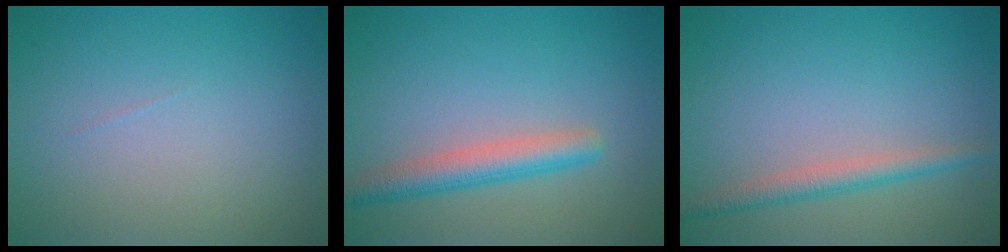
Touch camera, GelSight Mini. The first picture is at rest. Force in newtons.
{"total": 3.5, "press": 3.5, "slide": 0.1}
{"total": 2.4, "press": 2.4, "slide": 0.0}